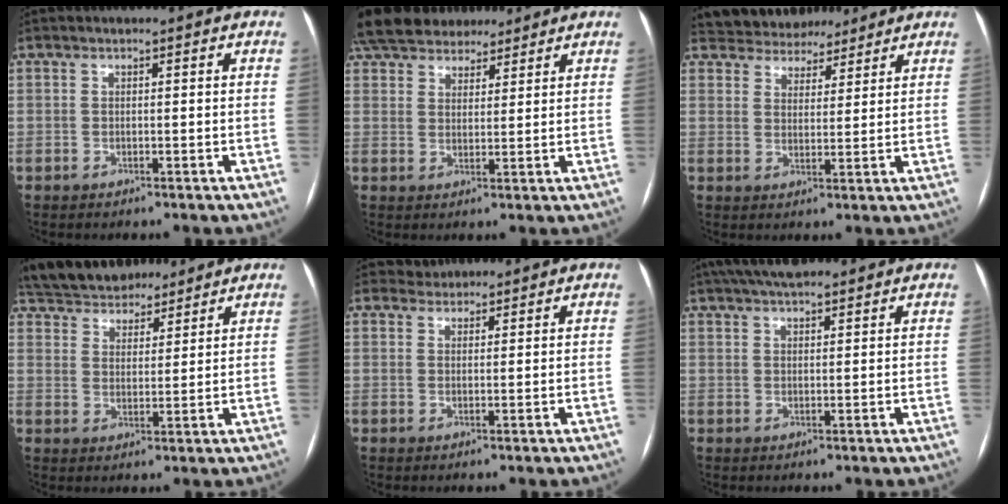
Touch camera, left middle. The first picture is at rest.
{"total": 16.5, "force": [13.7, 7.0, 6.0], "torque": [-0.131, 0.047, 0.221]}
{"total": 8.5, "force": [7.7, 3.6, 1.0], "torque": [-0.008, 0.016, 0.112]}
{"total": 13.7, "force": [11.9, 5.5, 4.1], "torque": [-0.083, 0.031, 0.195]}
{"total": 2.2, "force": [1.9, 0.8, -0.6], "torque": [0.010, 0.012, 0.029]}
{"total": 8.0, "force": [6.5, 2.2, 4.2], "torque": [-0.068, 0.034, 0.111]}